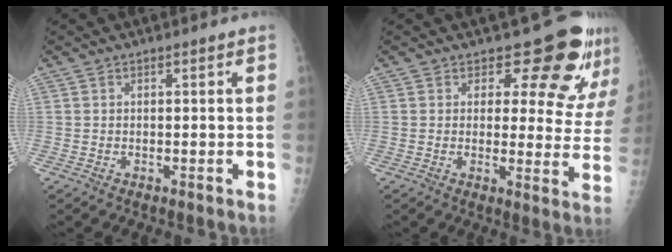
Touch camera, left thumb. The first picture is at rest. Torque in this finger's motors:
{"motor_torque": [-0.09, 0.42, -0.12, -0.13, 0.02]}